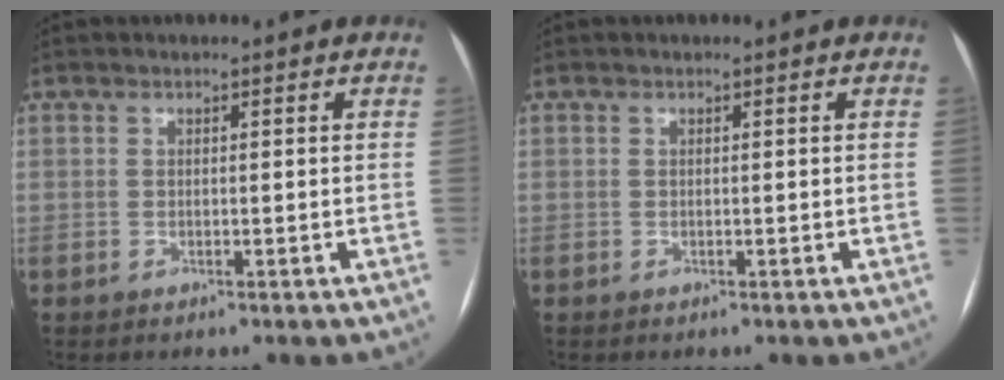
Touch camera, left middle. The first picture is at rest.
{"total": 0.0}